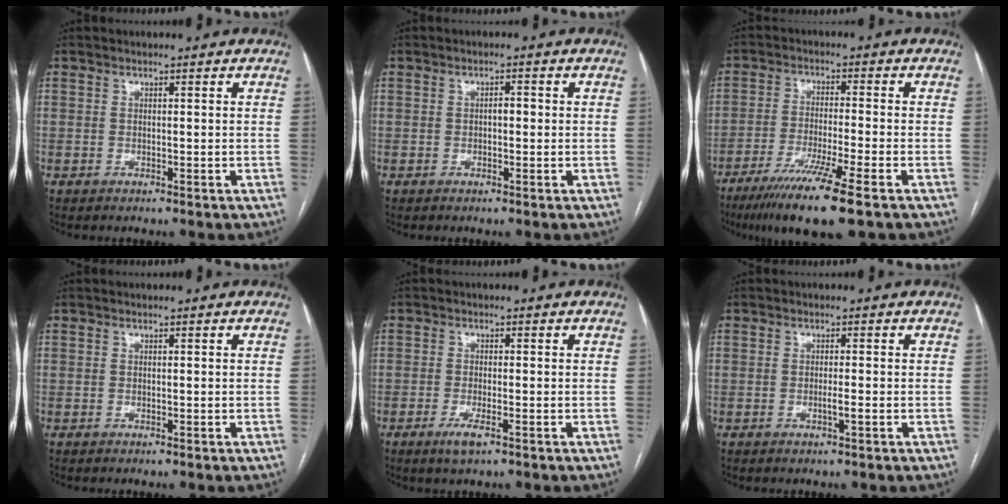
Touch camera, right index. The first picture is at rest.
{"total": 1.4, "force": [-0.1, 0.6, 1.3], "torque": [-0.016, 0.004, -0.002]}
{"total": 11.6, "force": [-7.5, -0.6, 8.9], "torque": [-0.155, -0.033, -0.123]}
{"total": 0.0}
{"total": 2.8, "force": [-1.6, 0.4, 2.3], "torque": [-0.048, -0.006, -0.029]}
{"total": 1.4, "force": [-0.5, -0.1, 1.3], "torque": [-0.025, -0.003, -0.008]}